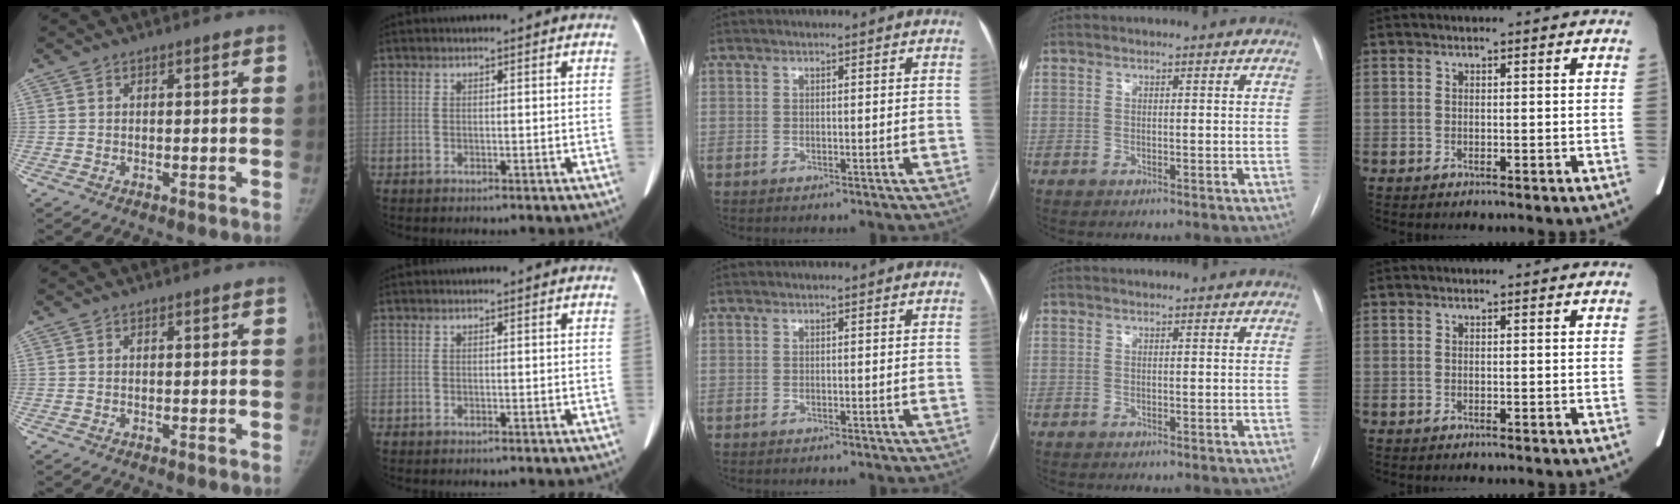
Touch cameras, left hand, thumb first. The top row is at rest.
{}